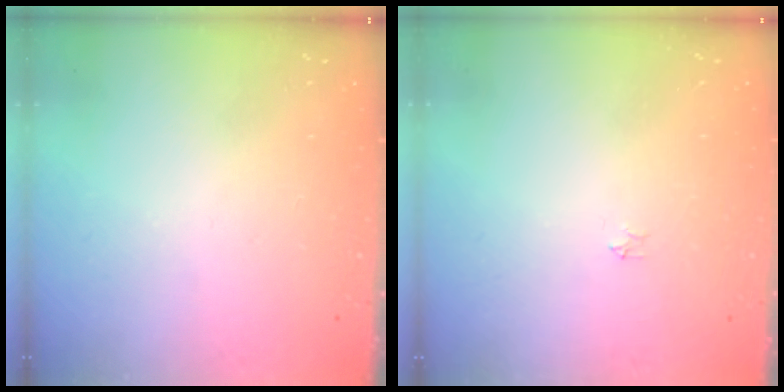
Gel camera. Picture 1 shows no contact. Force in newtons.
{"total": 2.2, "press": 2.2, "slide": 0.3}